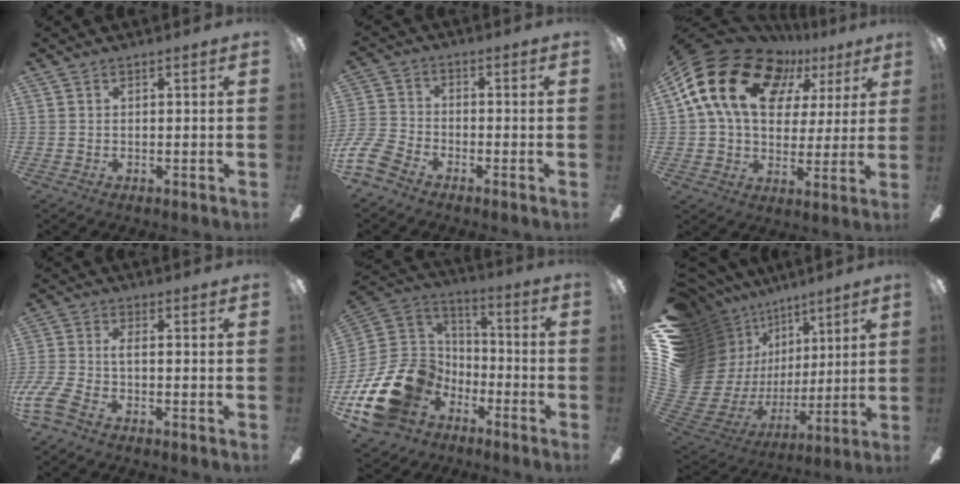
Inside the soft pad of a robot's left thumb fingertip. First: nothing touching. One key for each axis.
{"total": 8.5, "fx": -5.7, "fy": 4.6, "fz": 4.2, "tx": -0.106, "ty": 0.022, "tz": -0.112}
{"total": 20.5, "fx": 8.9, "fy": 14.2, "fz": 11.7, "tx": -0.220, "ty": -0.028, "tz": 0.162}
{"total": 6.4, "fx": -2.9, "fy": 2.5, "fz": 5.1, "tx": -0.132, "ty": -0.006, "tz": -0.062}
{"total": 21.1, "fx": -9.2, "fy": 15.8, "fz": 10.6, "tx": -0.247, "ty": 0.045, "tz": -0.136}
{"total": 19.6, "fx": 6.3, "fy": 16.9, "fz": 7.6, "tx": -0.164, "ty": -0.088, "tz": 0.173}